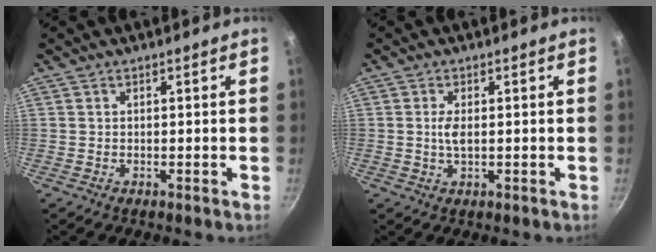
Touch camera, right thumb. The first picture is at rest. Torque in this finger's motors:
{"motor_torque": [0.17, 0.93, 0.64, 0.40, 0.05]}